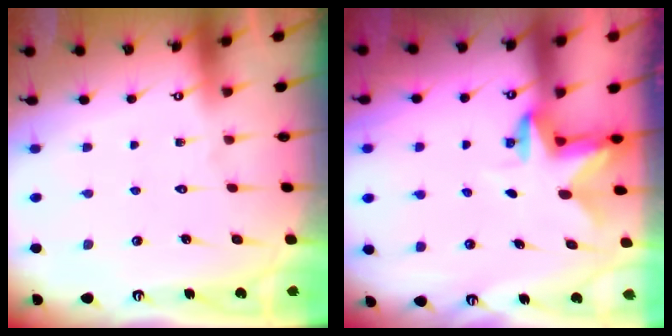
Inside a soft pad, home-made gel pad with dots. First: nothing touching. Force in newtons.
{"total": 2.9, "press": 2.8, "slide": 0.5}